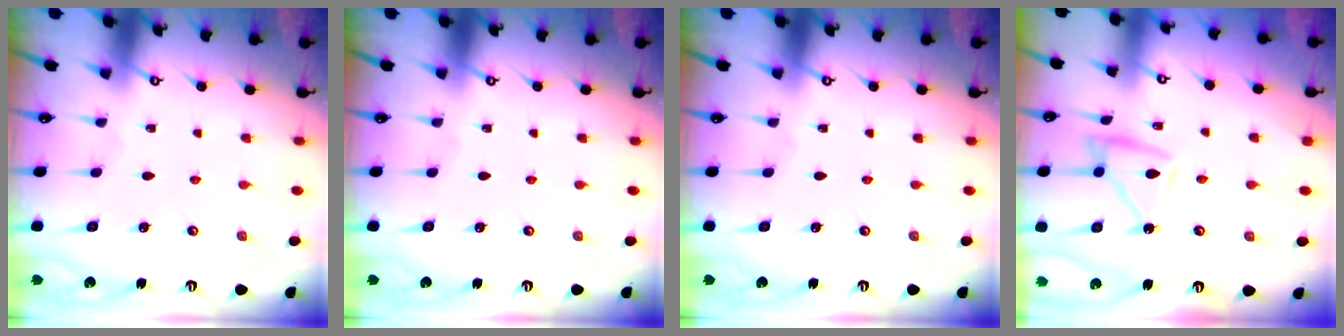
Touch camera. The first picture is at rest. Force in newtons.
{"total": 0.0}
{"total": 0.0}
{"total": 10.8, "press": 10.7, "slide": 0.9}